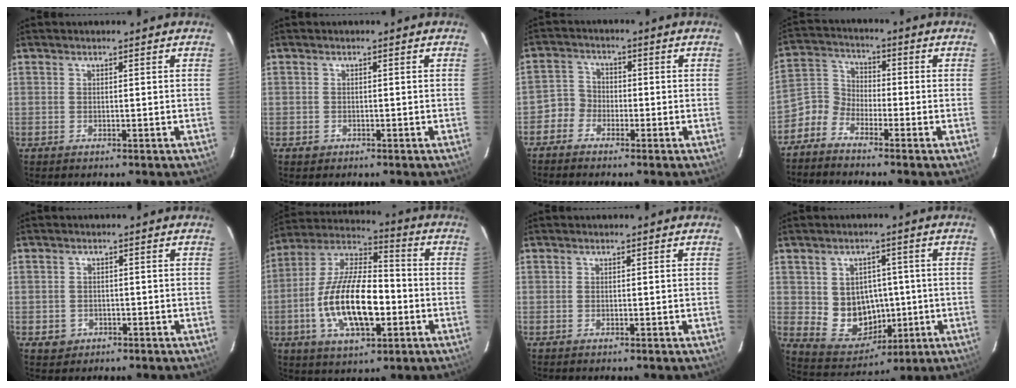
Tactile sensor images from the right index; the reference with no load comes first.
{"total": 1.7, "force": [-0.5, 1.6, 0.1], "torque": [-0.002, 0.004, -0.004]}
{"total": 4.0, "force": [-2.4, 3.1, 0.3], "torque": [-0.006, 0.016, -0.055]}
{"total": 5.3, "force": [-3.7, 3.5, 1.5], "torque": [-0.039, 0.020, -0.094]}
{"total": 3.2, "force": [-0.9, 3.0, 0.4], "torque": [-0.013, 0.006, -0.007]}
{"total": 19.0, "force": [-4.5, 8.3, 16.5], "torque": [-0.327, 0.001, -0.078]}
{"total": 0.0}
{"total": 10.6, "force": [-0.3, 9.6, 4.5], "torque": [-0.092, 0.005, 0.020]}